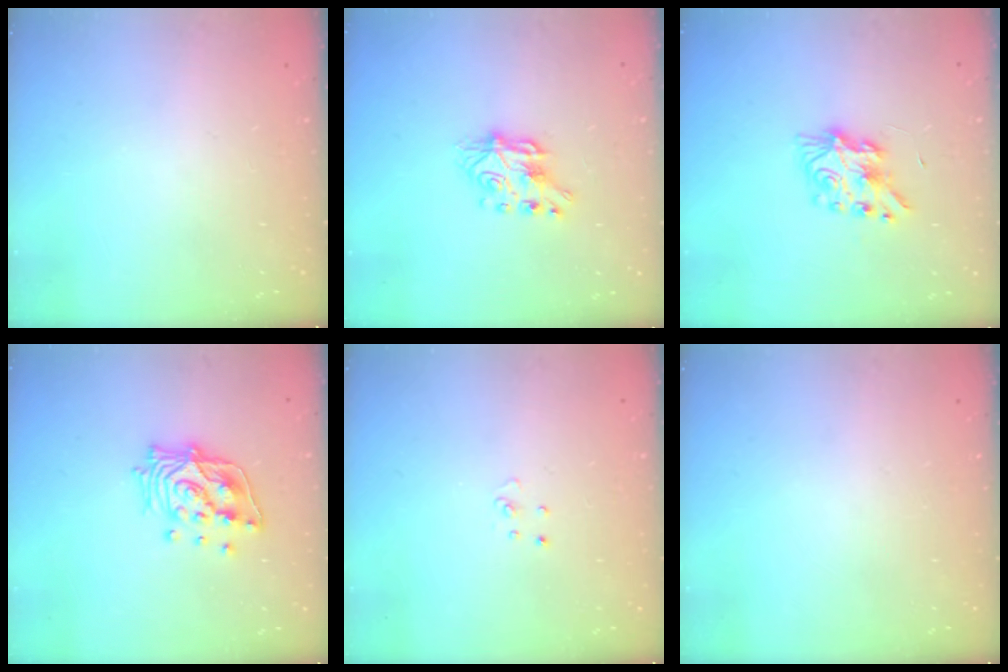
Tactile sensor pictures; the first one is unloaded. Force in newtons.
{"total": 6.9, "press": 6.9, "slide": 0.5}
{"total": 7.9, "press": 7.9, "slide": 0.7}
{"total": 15.2, "press": 15.1, "slide": 2.0}
{"total": 3.1, "press": 3.1, "slide": 0.2}
{"total": 0.0}